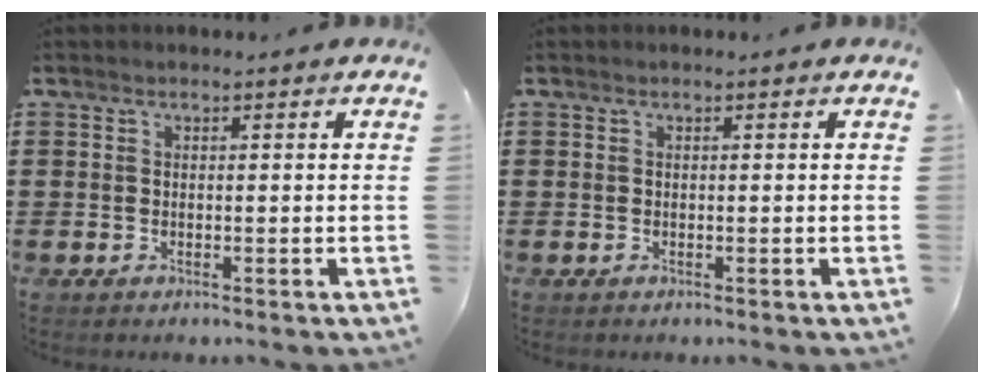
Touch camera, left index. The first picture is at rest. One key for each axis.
{"total": 0.0}